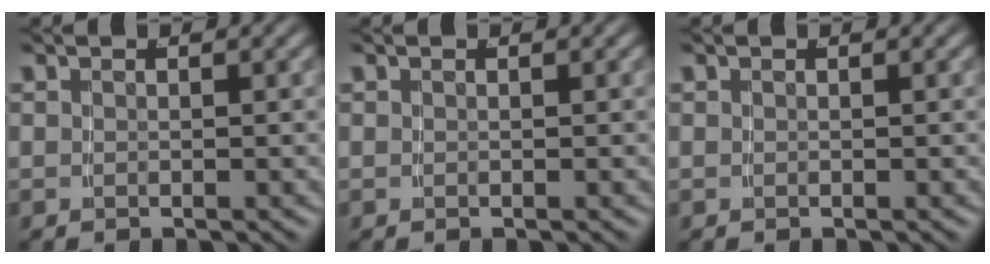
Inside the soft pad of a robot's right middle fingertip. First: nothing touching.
{"total": 0.0}
{"total": 0.0}